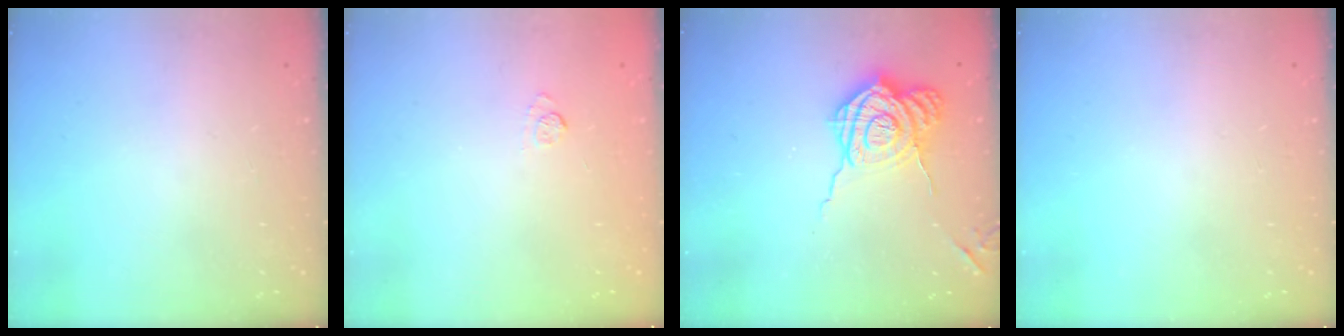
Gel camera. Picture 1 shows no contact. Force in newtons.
{"total": 7.1, "press": 6.9, "slide": 1.4}
{"total": 12.6, "press": 12.5, "slide": 1.2}
{"total": 0.0}